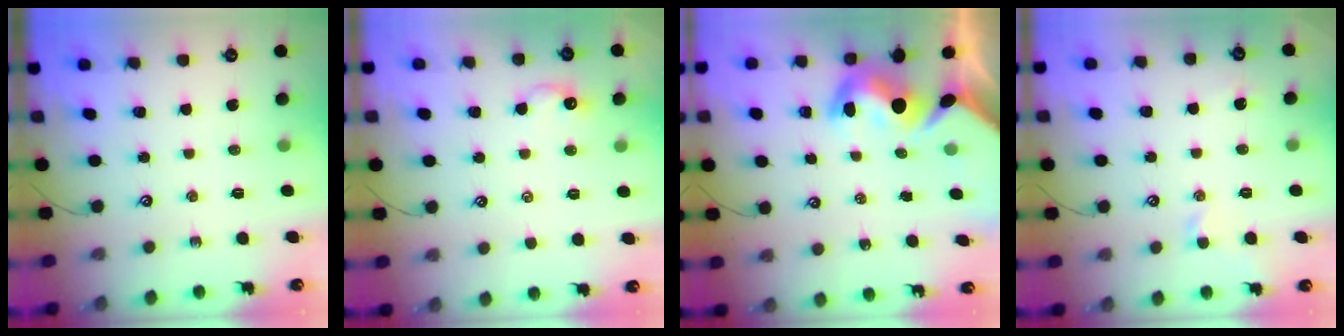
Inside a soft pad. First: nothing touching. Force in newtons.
{"total": 1.1, "press": 0.9, "slide": 0.5}
{"total": 9.7, "press": 9.7, "slide": 0.8}
{"total": 1.8, "press": 1.7, "slide": 0.6}